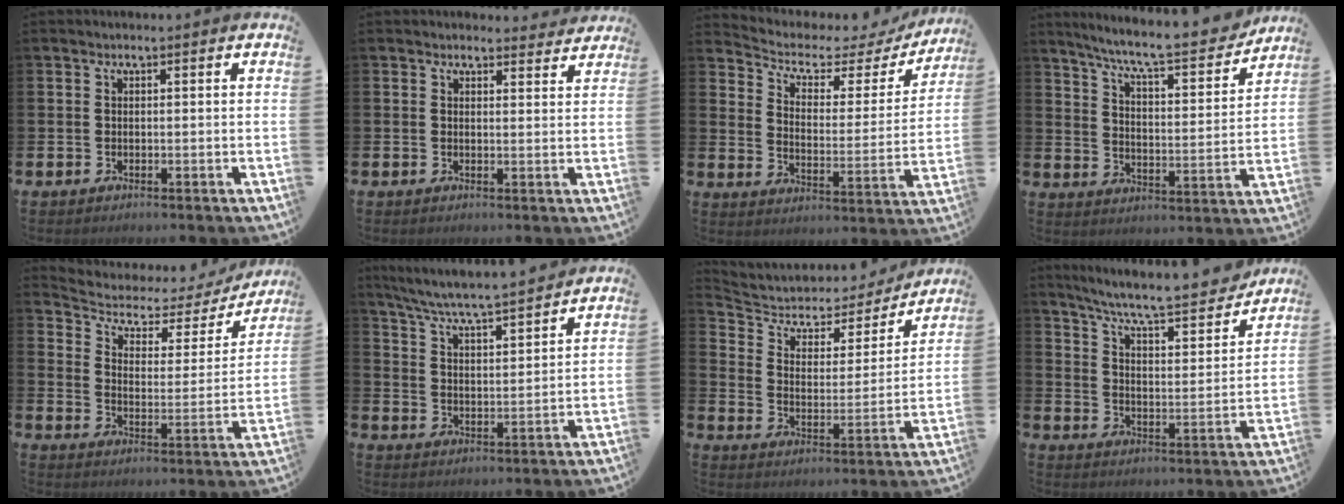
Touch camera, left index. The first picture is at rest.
{"total": 2.3, "force": [2.2, 0.6, 0.0], "torque": [0.003, -0.011, 0.038]}
{"total": 4.3, "force": [3.4, 2.1, 1.4], "torque": [-0.059, -0.026, 0.047]}
{"total": 9.1, "force": [8.3, 0.8, 3.5], "torque": [-0.094, -0.057, 0.141]}
{"total": 4.2, "force": [3.2, 2.2, 1.6], "torque": [-0.060, -0.024, 0.042]}
{"total": 6.5, "force": [6.3, -0.2, 1.7], "torque": [-0.060, -0.050, 0.107]}
{"total": 5.5, "force": [4.5, 2.8, 1.2], "torque": [-0.060, -0.033, 0.072]}
{"total": 8.7, "force": [8.0, 0.9, 3.2], "torque": [-0.089, -0.060, 0.135]}